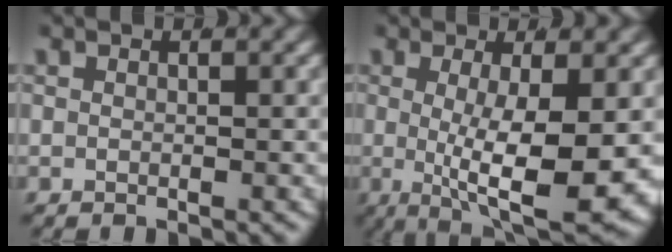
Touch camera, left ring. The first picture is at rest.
{"total": 10.3, "force": [-1.0, 2.9, 9.8], "torque": [-0.146, -0.028, 0.002]}